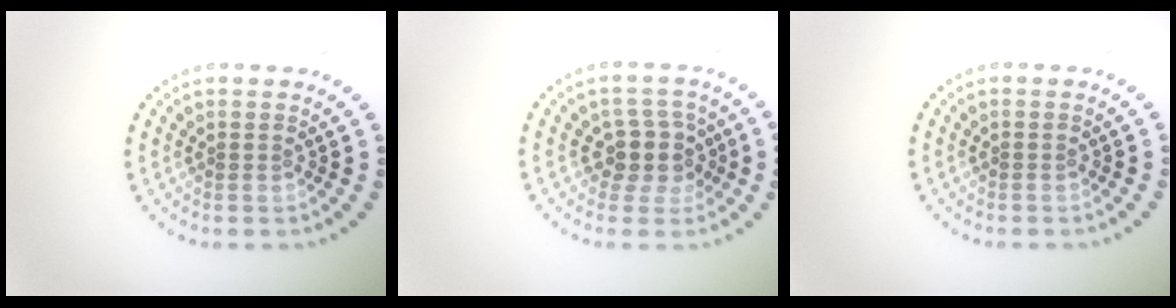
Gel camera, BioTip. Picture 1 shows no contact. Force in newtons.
{"total": 3.0, "press": 2.5, "slide": 1.6}
{"total": 0.0}